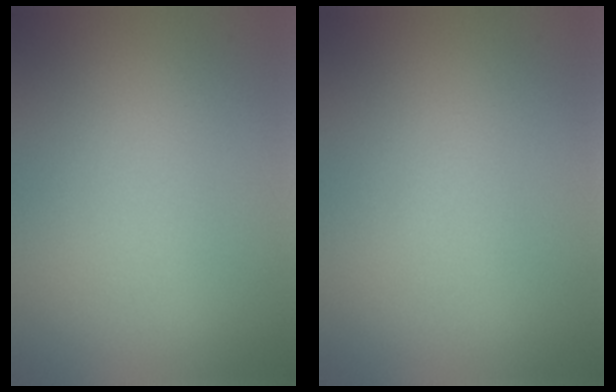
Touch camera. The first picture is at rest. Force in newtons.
{"total": 0.0}